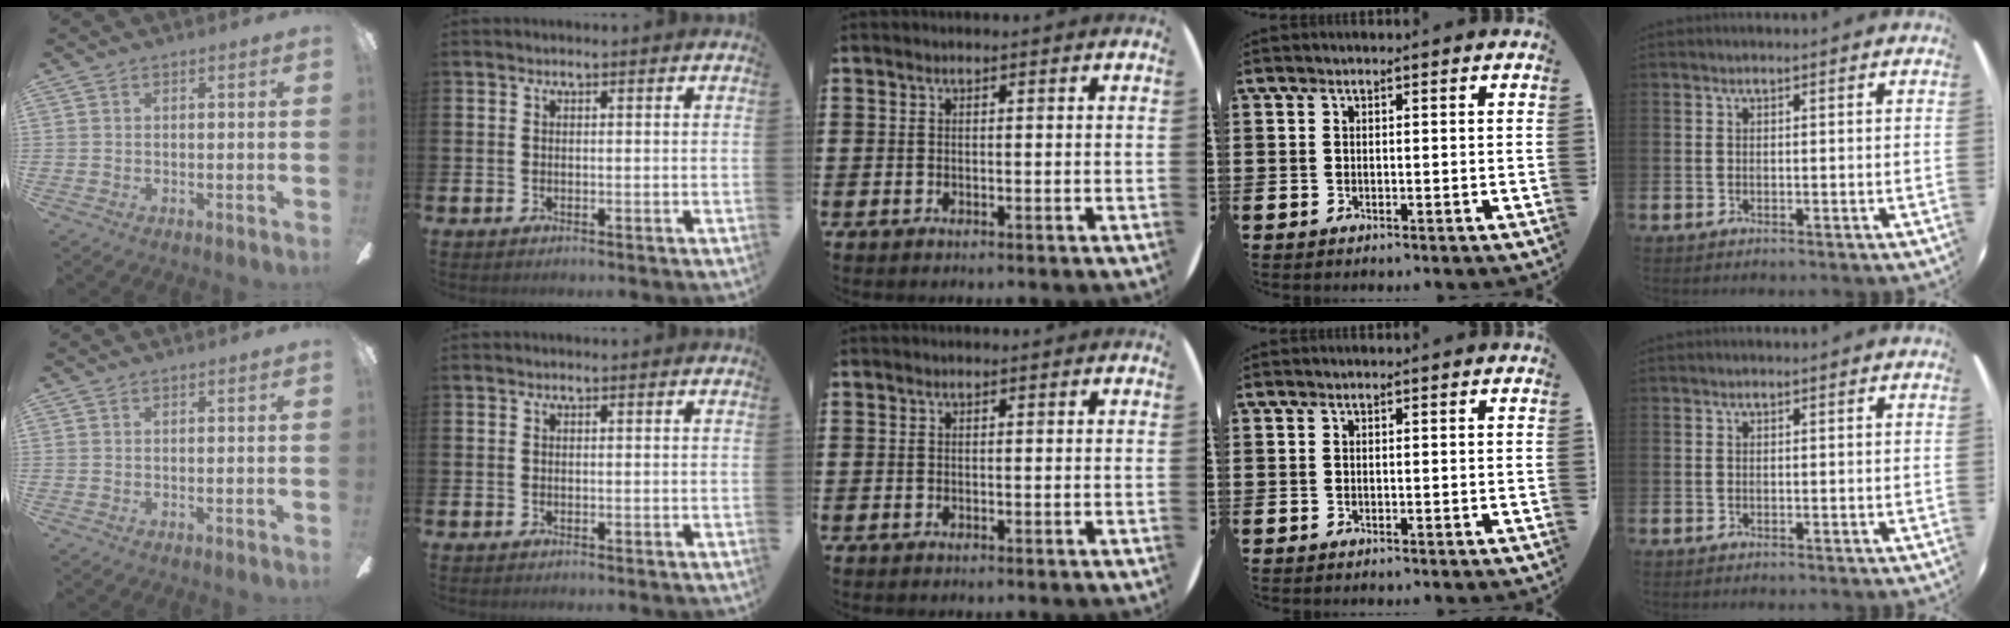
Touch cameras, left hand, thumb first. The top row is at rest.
{}